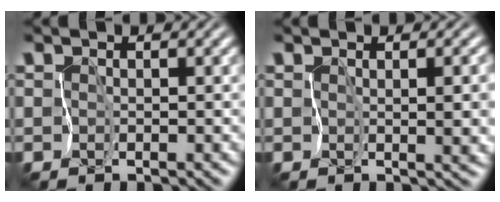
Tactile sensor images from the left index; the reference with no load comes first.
{"total": 3.5, "force": [0.1, 1.2, 3.3], "torque": [-0.050, -0.007, 0.011]}